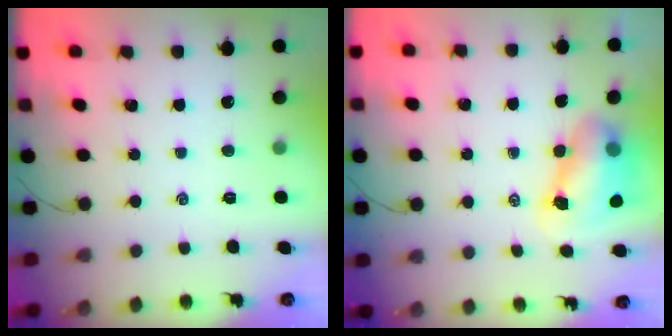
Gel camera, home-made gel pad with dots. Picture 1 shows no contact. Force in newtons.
{"total": 8.5, "press": 8.2, "slide": 2.2}